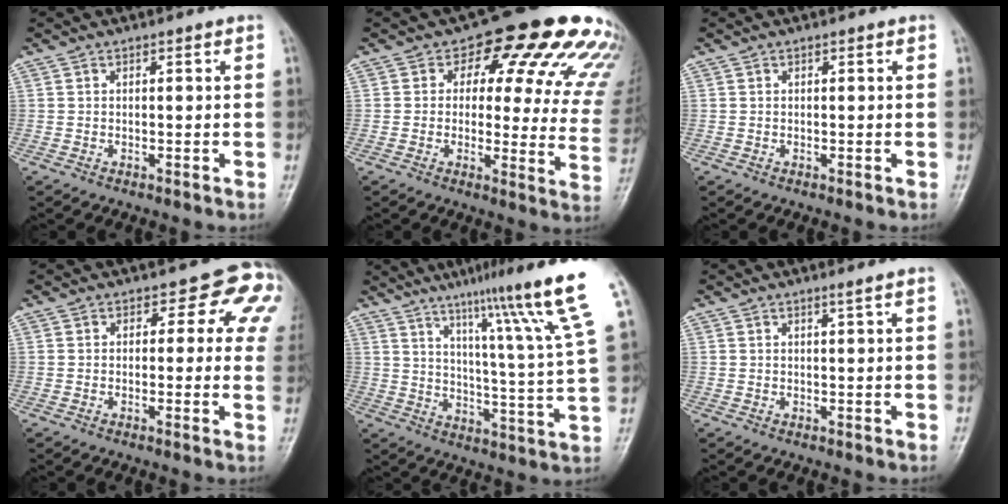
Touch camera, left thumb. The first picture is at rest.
{"total": 20.3, "force": [11.6, 10.2, 13.1], "torque": [-0.108, -0.031, 0.114]}
{"total": 0.0}
{"total": 7.3, "force": [2.9, 4.8, 4.6], "torque": [-0.011, -0.006, 0.012]}
{"total": 18.5, "force": [11.4, -0.9, 14.5], "torque": [-0.205, -0.064, 0.157]}
{"total": 1.0, "force": [0.6, -0.4, 0.7], "torque": [-0.023, -0.009, 0.014]}